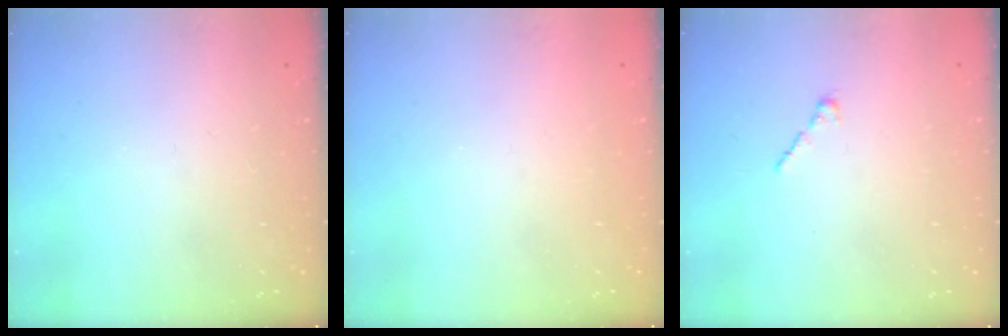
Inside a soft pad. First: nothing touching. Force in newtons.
{"total": 1.3, "press": 1.3, "slide": 0.2}
{"total": 1.7, "press": 1.7, "slide": 0.5}